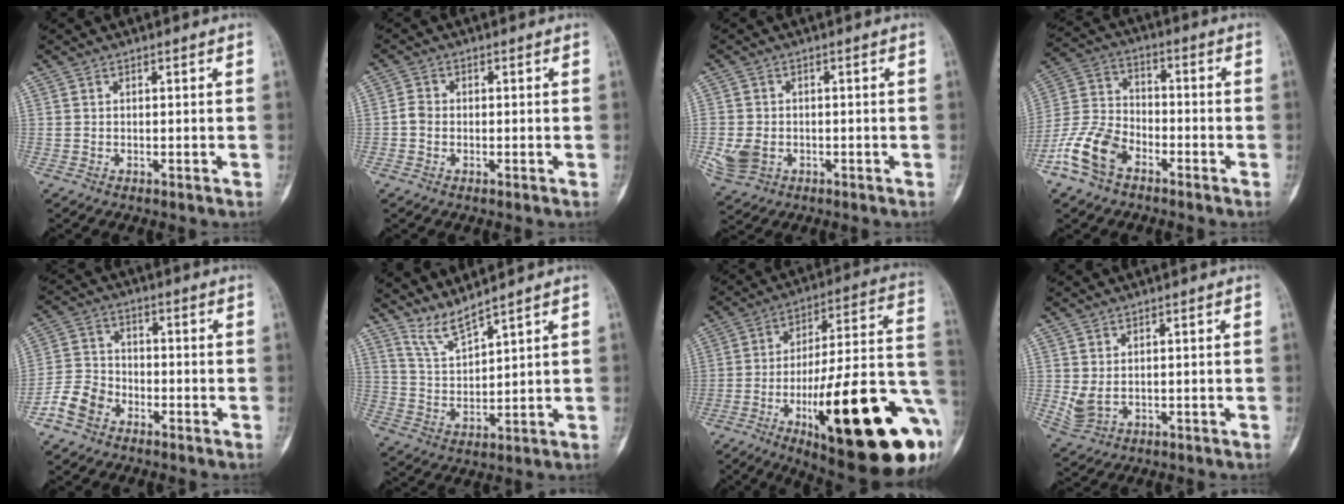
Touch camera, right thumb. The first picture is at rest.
{"total": 2.3, "force": [-0.3, 1.9, 1.2], "torque": [-0.021, 0.006, -0.010]}
{"total": 6.0, "force": [-1.3, 4.8, 3.4], "torque": [-0.069, 0.001, -0.015]}
{"total": 11.0, "force": [-6.3, 6.6, 6.1], "torque": [-0.128, 0.035, -0.132]}
{"total": 6.5, "force": [-3.9, 4.6, 2.4], "torque": [-0.039, 0.025, -0.081]}
{"total": 5.5, "force": [5.1, -0.5, 1.8], "torque": [-0.039, -0.052, 0.115]}
{"total": 33.0, "force": [-10.6, 8.4, 30.0], "torque": [-0.373, 0.026, -0.152]}
{"total": 3.4, "force": [0.6, 2.1, 2.6], "torque": [-0.059, -0.004, 0.025]}